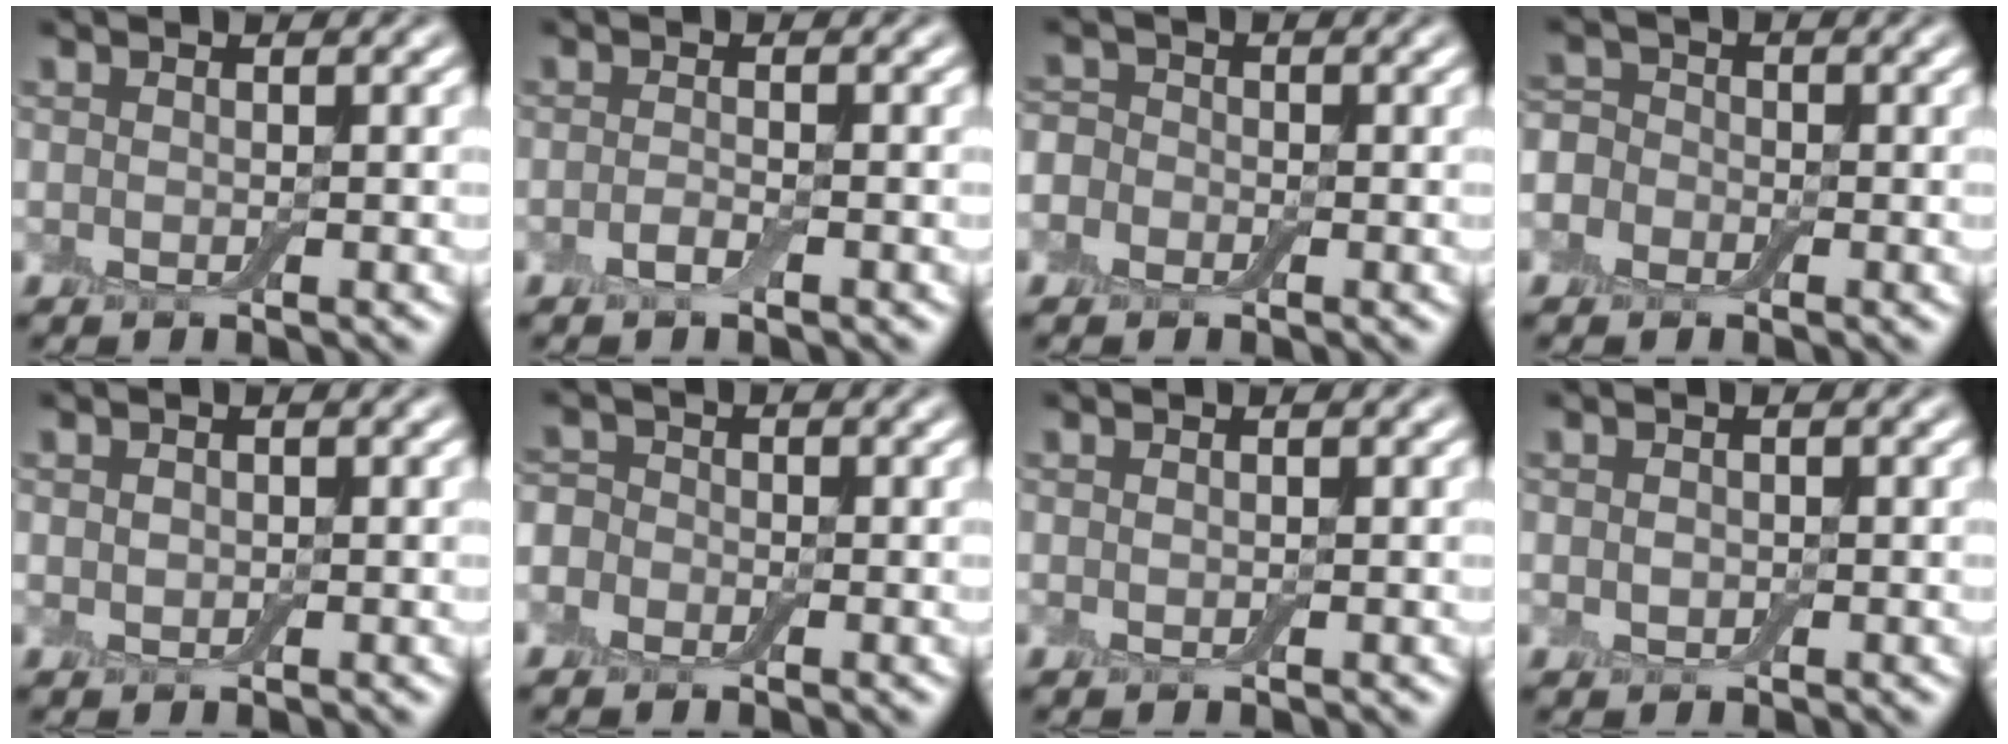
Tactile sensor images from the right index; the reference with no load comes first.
{"total": 0.9, "force": [-0.5, 0.2, 0.7], "torque": [-0.018, 0.003, -0.012]}
{"total": 2.7, "force": [-1.2, 2.3, 0.8], "torque": [-0.005, 0.015, -0.044]}
{"total": 4.1, "force": [-2.0, 3.4, 1.3], "torque": [-0.012, 0.017, -0.061]}
{"total": 0.8, "force": [0.3, 0.7, 0.1], "torque": [0.005, 0.001, 0.001]}
{"total": 3.5, "force": [-1.6, 2.9, 1.1], "torque": [-0.008, 0.018, -0.054]}
{"total": 0.0}
{"total": 1.0, "force": [0.2, 0.9, 0.4], "torque": [0.003, 0.004, -0.004]}